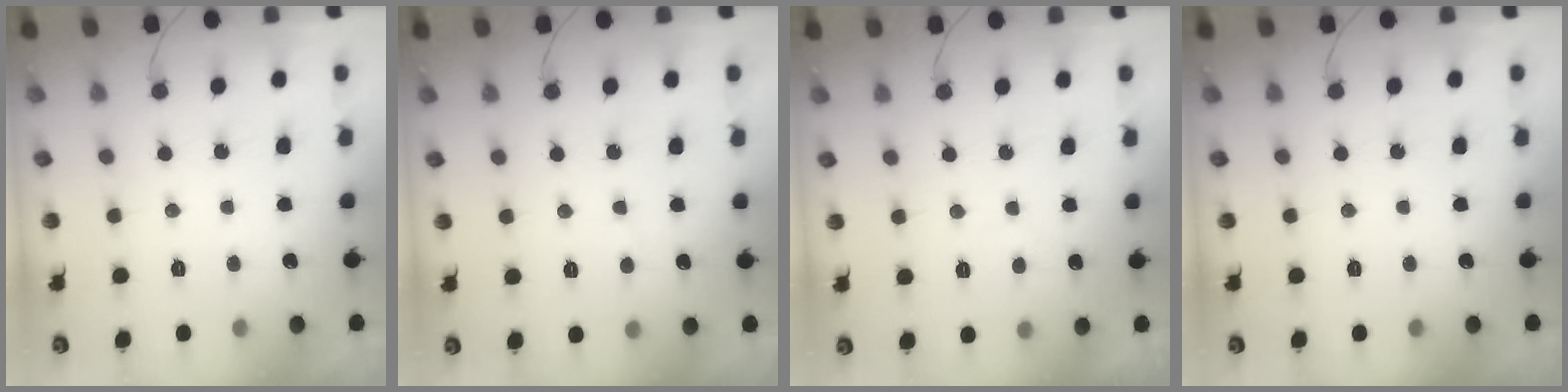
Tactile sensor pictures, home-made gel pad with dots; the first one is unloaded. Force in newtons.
{"total": 2.9, "press": 2.9, "slide": 0.4}
{"total": 2.1, "press": 2.1, "slide": 0.2}
{"total": 0.0}